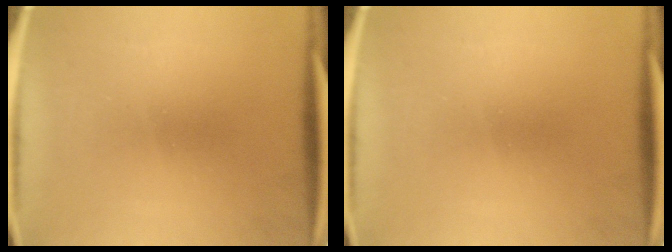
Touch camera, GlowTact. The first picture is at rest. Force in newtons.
{"total": 0.0}